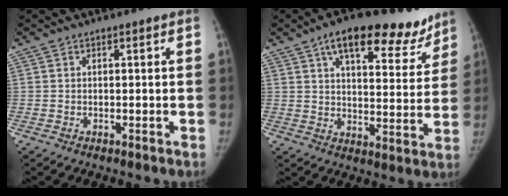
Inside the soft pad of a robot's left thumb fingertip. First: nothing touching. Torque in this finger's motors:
{"motor_torque": [0.62, -0.49, 1.74, -0.74, 0.00]}